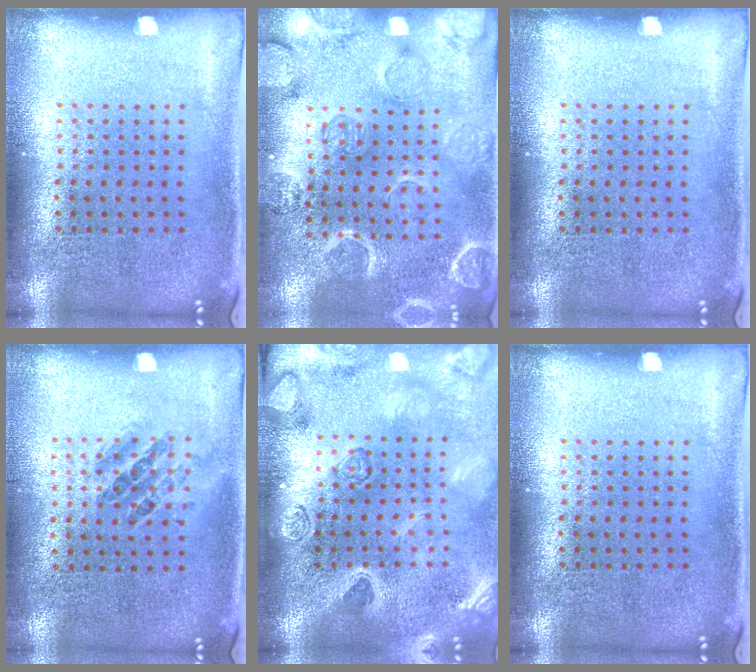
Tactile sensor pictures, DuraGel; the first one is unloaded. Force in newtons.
{"total": 2.5, "press": 2.5, "slide": 0.1}
{"total": 0.0}
{"total": 0.9, "press": 0.8, "slide": 0.5}
{"total": 4.0, "press": 3.2, "slide": 2.4}
{"total": 0.0}